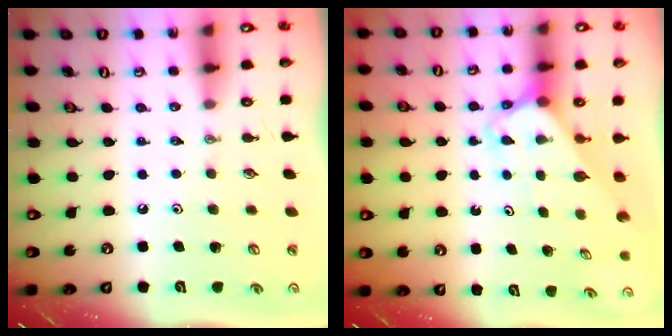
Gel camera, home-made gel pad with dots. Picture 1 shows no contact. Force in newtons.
{"total": 2.6, "press": 2.6, "slide": 0.2}